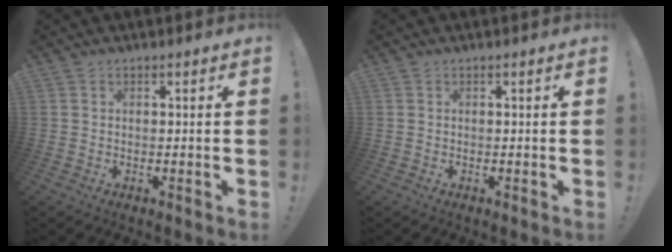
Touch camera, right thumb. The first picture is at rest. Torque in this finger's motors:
{"motor_torque": [0.00, 0.00, 0.00, 0.00, 0.00]}